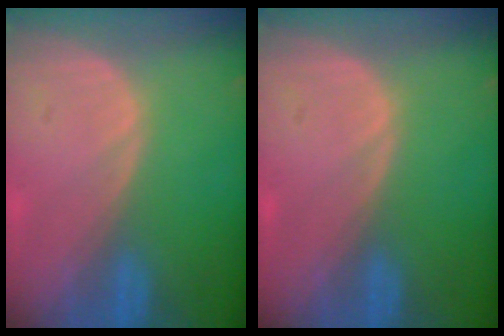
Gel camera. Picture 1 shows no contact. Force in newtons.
{"total": 0.0}